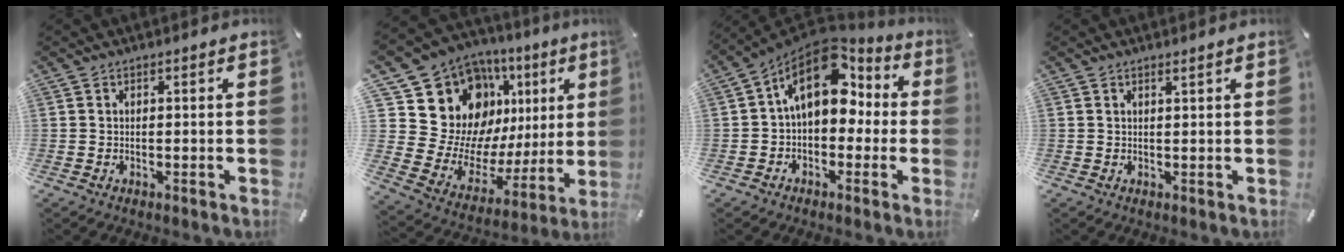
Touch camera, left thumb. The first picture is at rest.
{"total": 18.3, "force": [9.9, 13.9, 6.8], "torque": [-0.096, -0.097, 0.206]}
{"total": 15.8, "force": [4.7, 10.4, 11.0], "torque": [-0.177, -0.021, 0.080]}
{"total": 1.0, "force": [0.8, -0.1, 0.6], "torque": [-0.010, -0.002, 0.014]}